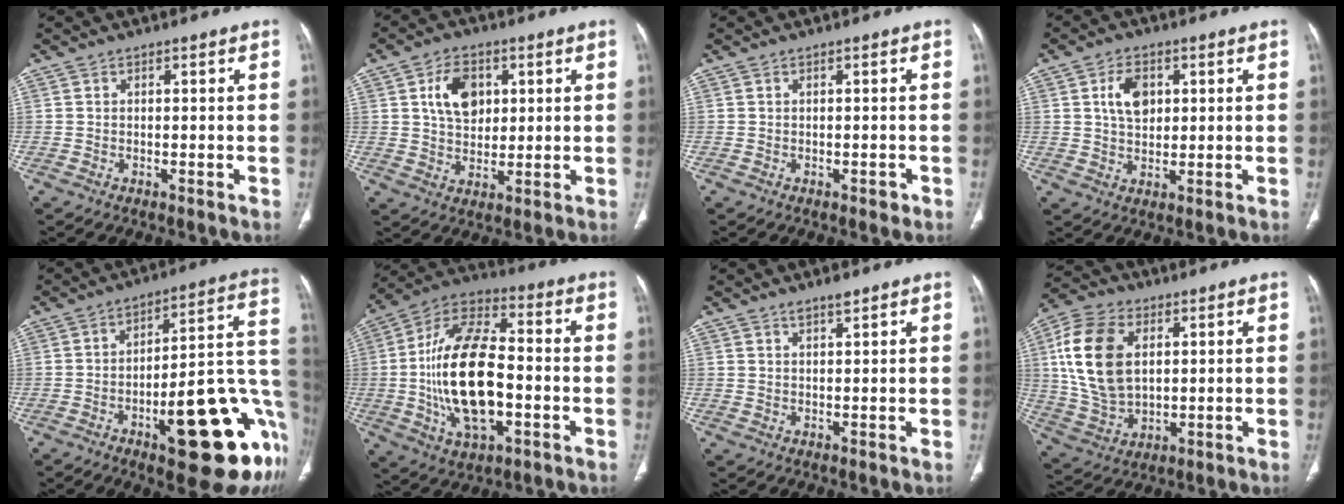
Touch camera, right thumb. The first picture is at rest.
{"total": 8.6, "force": [2.6, 6.1, 5.6], "torque": [-0.067, -0.009, 0.046]}
{"total": 1.0, "force": [-0.5, 0.5, 0.6], "torque": [-0.005, -0.001, -0.006]}
{"total": 6.4, "force": [1.8, 4.2, 4.4], "torque": [-0.062, -0.006, 0.031]}
{"total": 26.1, "force": [-8.6, 8.0, 23.2], "torque": [-0.227, 0.038, -0.108]}
{"total": 21.4, "force": [-2.5, 10.8, 18.2], "torque": [-0.329, 0.025, -0.043]}
{"total": 2.2, "force": [1.8, 0.5, 1.1], "torque": [-0.011, -0.009, 0.032]}
{"total": 16.4, "force": [3.8, 10.5, 12.0], "torque": [-0.226, -0.003, 0.077]}